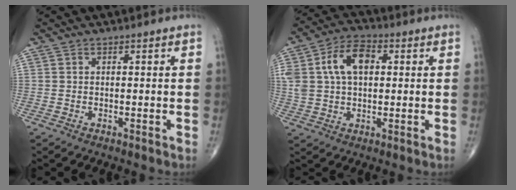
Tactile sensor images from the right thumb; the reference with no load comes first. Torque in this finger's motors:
{"motor_torque": [1.19, 1.41, 1.06, 0.28, 0.08]}